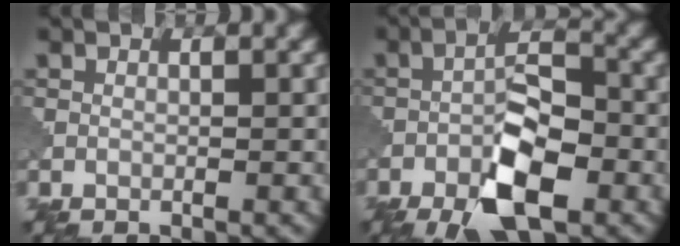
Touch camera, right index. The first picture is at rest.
{"total": 7.7, "force": [-4.0, 2.7, 6.0], "torque": [-0.093, 0.006, -0.077]}